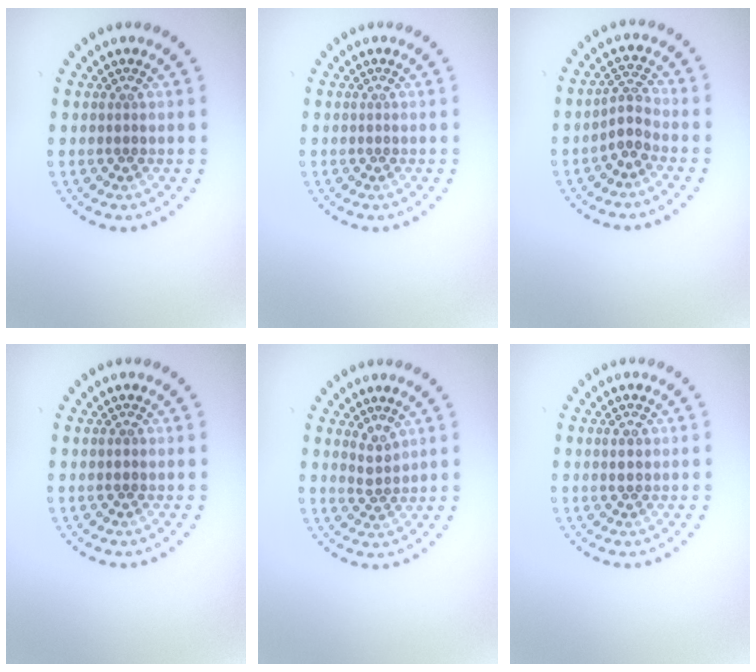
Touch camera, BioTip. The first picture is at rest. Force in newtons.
{"total": 0.0}
{"total": 2.1, "press": 1.6, "slide": 1.4}
{"total": 0.7, "press": 0.7, "slide": 0.1}
{"total": 1.6, "press": 1.2, "slide": 1.1}
{"total": 1.0, "press": 1.0, "slide": 0.3}